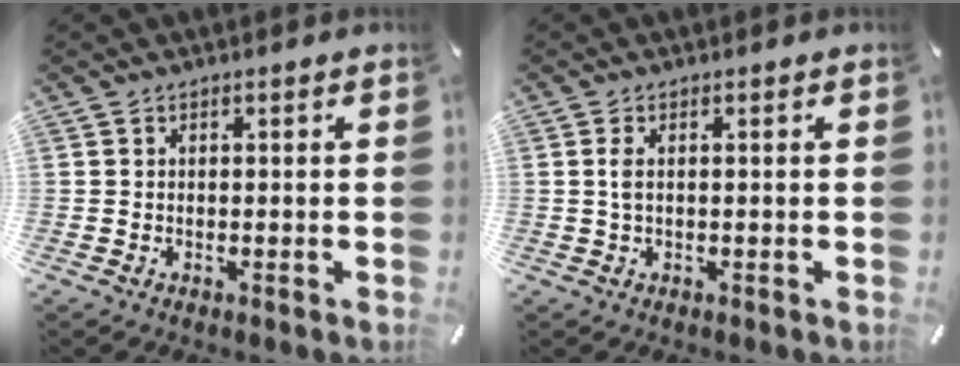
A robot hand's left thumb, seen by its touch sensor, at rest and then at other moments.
{"total": 1.9, "force": [0.1, 0.6, 1.8], "torque": [-0.043, -0.001, -0.002]}